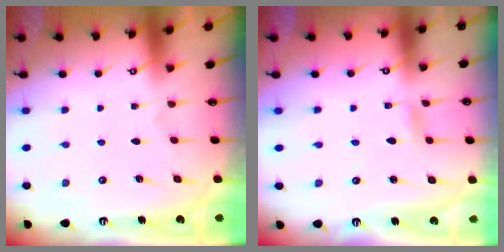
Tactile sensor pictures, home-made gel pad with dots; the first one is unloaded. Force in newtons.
{"total": 1.6, "press": 1.6, "slide": 0.2}